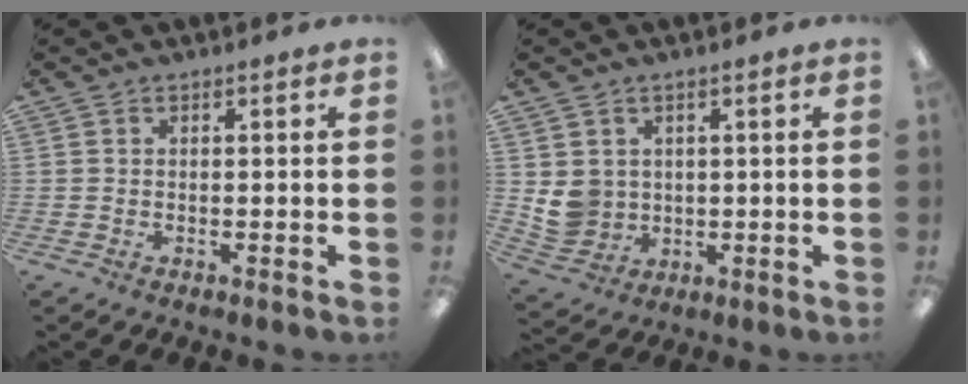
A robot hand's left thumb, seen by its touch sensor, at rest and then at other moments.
{"total": 5.9, "force": [1.6, 5.5, 1.4], "torque": [-0.026, -0.001, 0.039]}